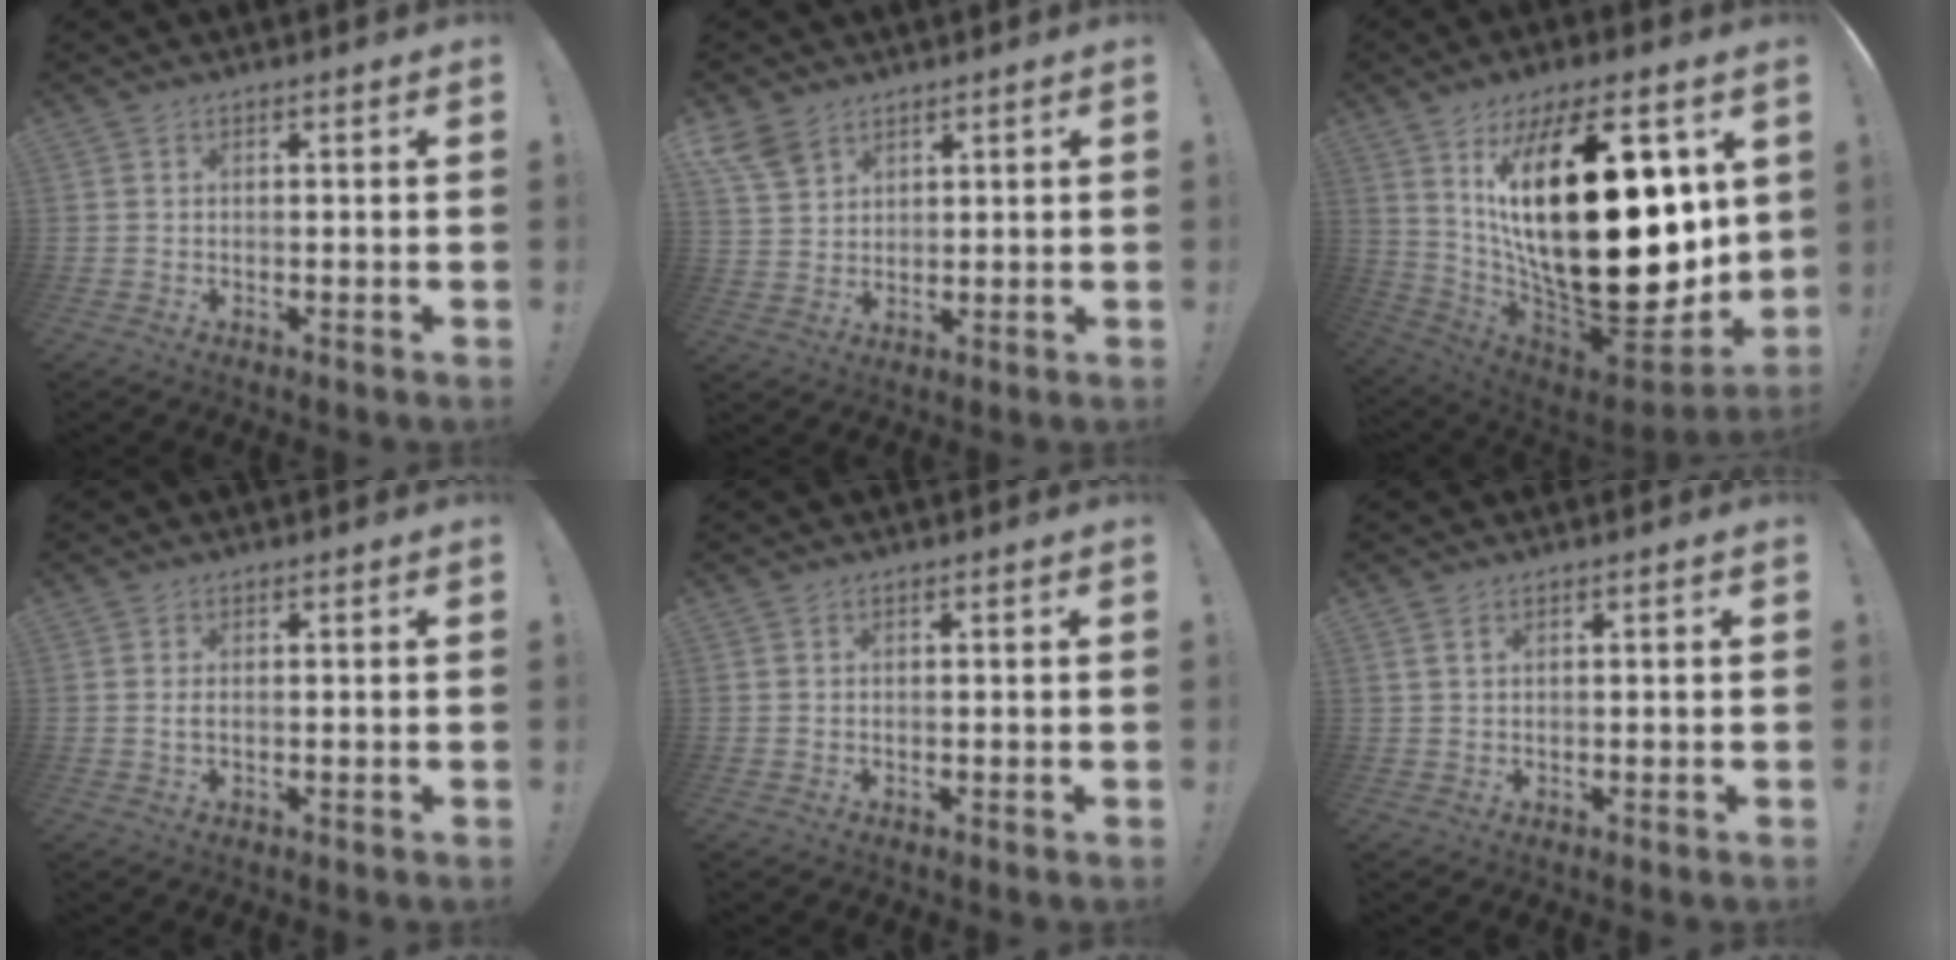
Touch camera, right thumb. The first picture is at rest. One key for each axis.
{"total": 7.2, "fx": 4.9, "fy": 4.3, "fz": 3.0, "tx": -0.059, "ty": -0.020, "tz": 0.099}
{"total": 36.1, "fx": 7.2, "fy": 15.1, "fz": 32.0, "tx": -0.596, "ty": -0.069, "tz": 0.132}
{"total": 1.3, "fx": -0.1, "fy": 0.4, "fz": 1.2, "tx": -0.018, "ty": 0.000, "tz": -0.004}
{"total": 0.0}
{"total": 1.7, "fx": 1.0, "fy": 0.7, "fz": 1.2, "tx": -0.018, "ty": -0.002, "tz": 0.017}